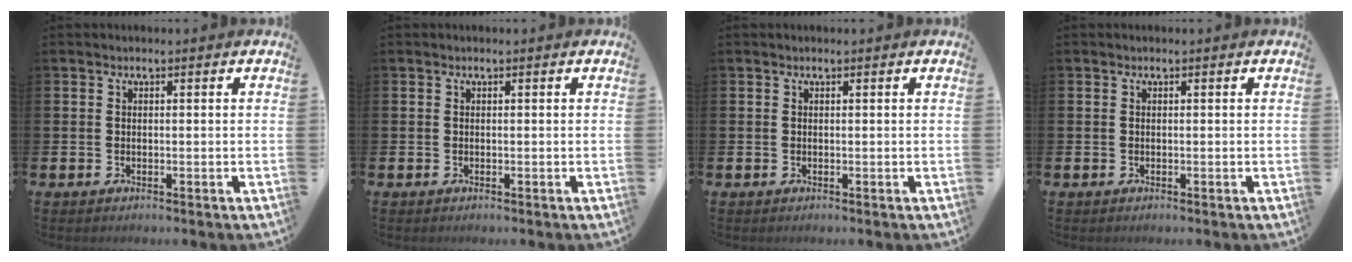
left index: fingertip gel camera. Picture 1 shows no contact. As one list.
[{"total": 0.0}, {"total": 0.0}, {"total": 0.0}]